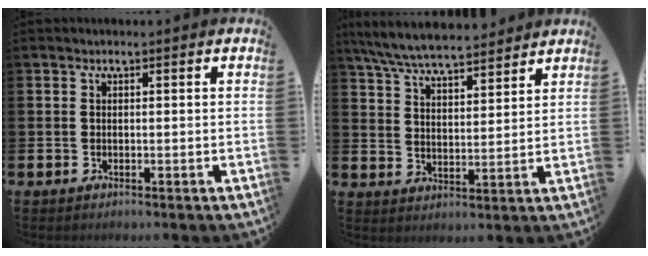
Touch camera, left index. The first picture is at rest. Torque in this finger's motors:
{"motor_torque": [0.38, -0.49, 1.06, 0.21]}